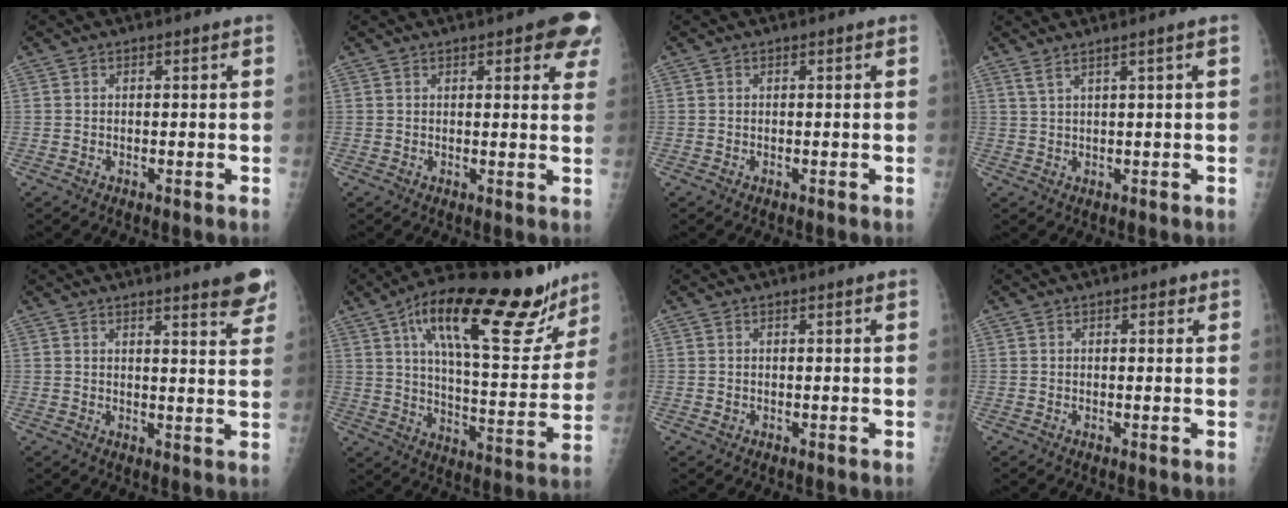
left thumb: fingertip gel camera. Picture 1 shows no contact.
{"total": 8.5, "force": [4.6, 2.8, 6.6], "torque": [-0.044, -0.010, 0.046]}
{"total": 0.0}
{"total": 2.3, "force": [1.5, -0.6, 1.7], "torque": [-0.042, -0.011, 0.037]}
{"total": 6.8, "force": [4.8, 0.7, 4.7], "torque": [-0.046, -0.026, 0.056]}
{"total": 27.0, "force": [16.4, 9.2, 19.5], "torque": [-0.252, -0.038, 0.255]}
{"total": 0.8, "force": [0.3, 0.3, 0.7], "torque": [-0.008, 0.005, 0.008]}
{"total": 1.5, "force": [0.7, 0.7, 1.1], "torque": [-0.011, 0.000, 0.008]}